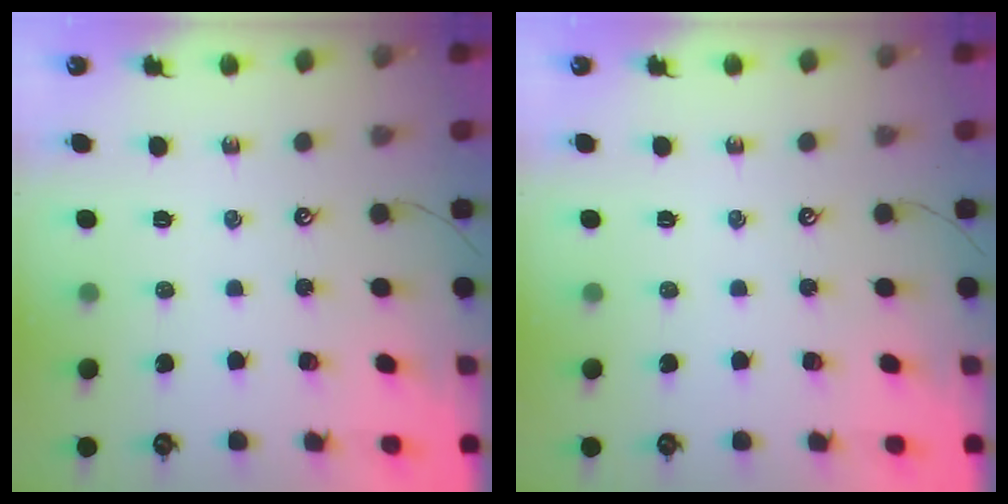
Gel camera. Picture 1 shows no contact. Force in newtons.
{"total": 0.0}